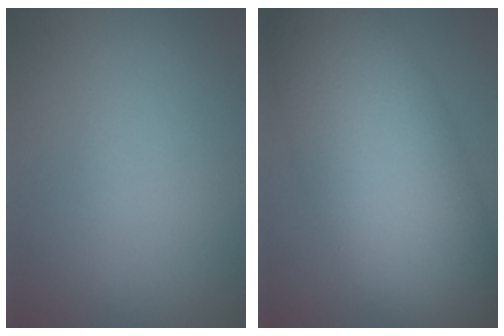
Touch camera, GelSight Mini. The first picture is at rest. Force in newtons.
{"total": 11.9, "press": 11.9, "slide": 0.3}